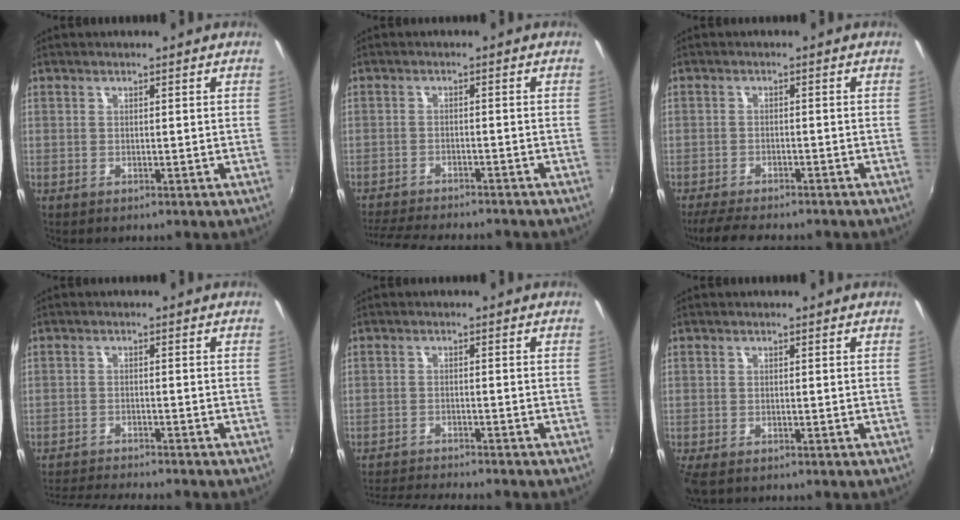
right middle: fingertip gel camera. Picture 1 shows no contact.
{"total": 11.3, "force": [-10.3, 1.7, 4.3], "torque": [-0.107, -0.020, -0.163]}
{"total": 7.2, "force": [-6.3, 1.9, 3.1], "torque": [-0.082, -0.020, -0.106]}
{"total": 7.8, "force": [-7.4, -0.2, 2.4], "torque": [-0.065, -0.019, -0.126]}
{"total": 7.6, "force": [-7.3, -0.2, 2.2], "torque": [-0.062, -0.018, -0.125]}
{"total": 3.4, "force": [-2.3, 1.4, 2.0], "torque": [-0.043, -0.018, -0.039]}